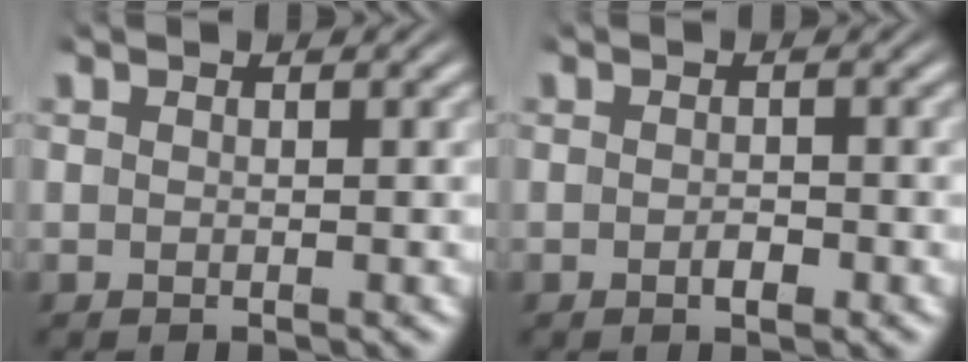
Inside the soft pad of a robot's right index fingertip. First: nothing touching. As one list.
[{"total": 1.0, "force": [-0.6, 0.3, 0.7], "torque": [-0.012, -0.001, -0.012]}]